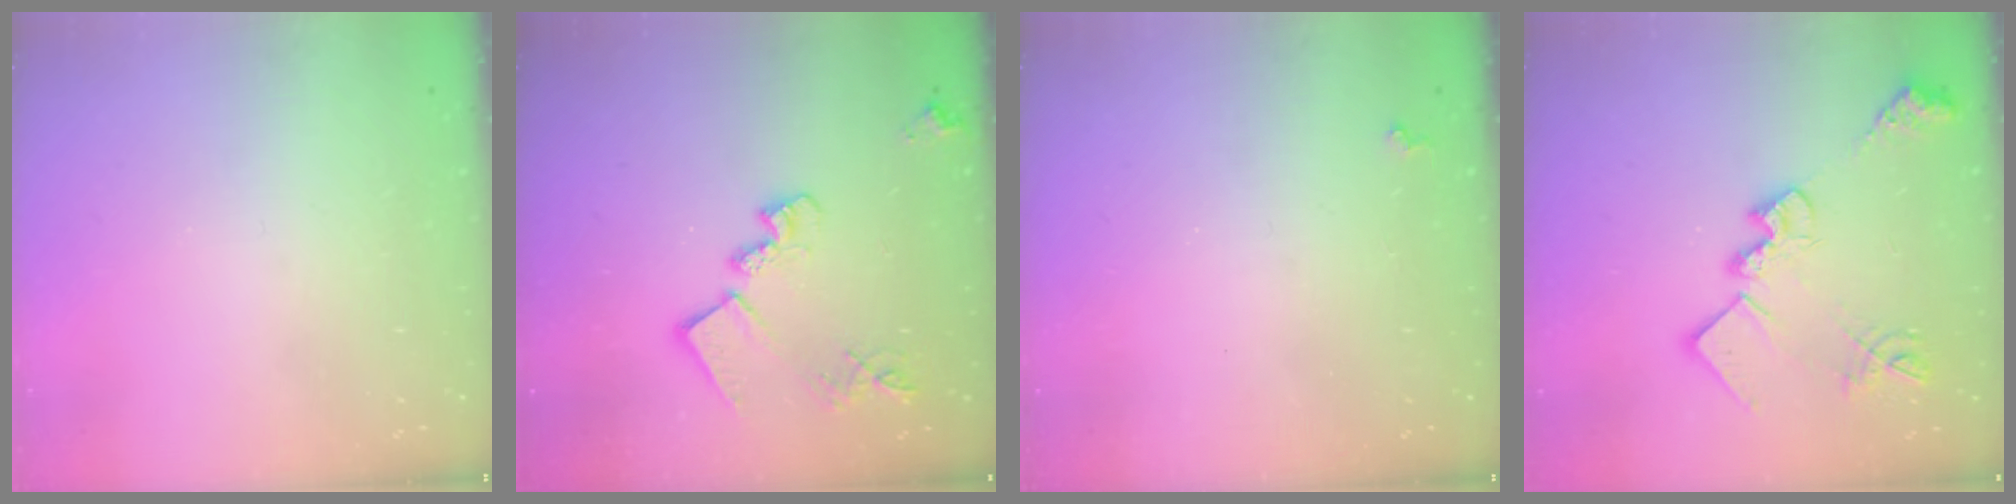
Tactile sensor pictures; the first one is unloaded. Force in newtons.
{"total": 15.2, "press": 15.1, "slide": 0.5}
{"total": 0.8, "press": 0.8, "slide": 0.3}
{"total": 19.5, "press": 19.5, "slide": 1.3}